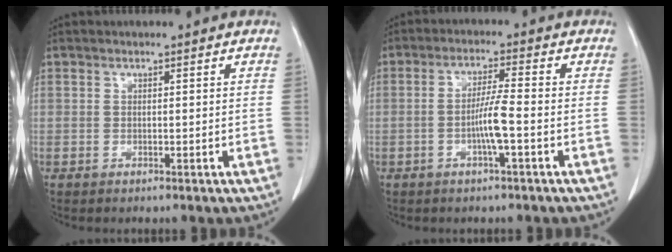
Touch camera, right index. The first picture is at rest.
{"total": 4.9, "force": [-1.4, -0.3, 4.7], "torque": [-0.094, 0.002, -0.028]}